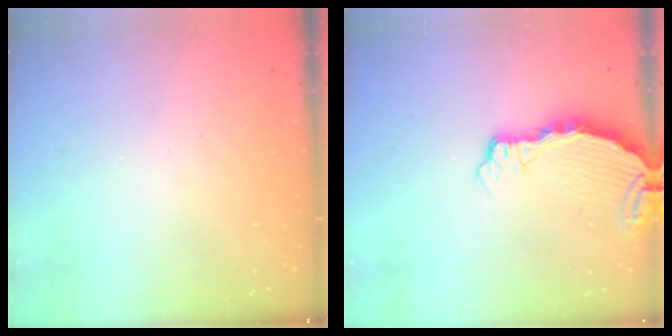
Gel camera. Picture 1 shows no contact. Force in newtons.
{"total": 3.8, "press": 3.8, "slide": 0.3}